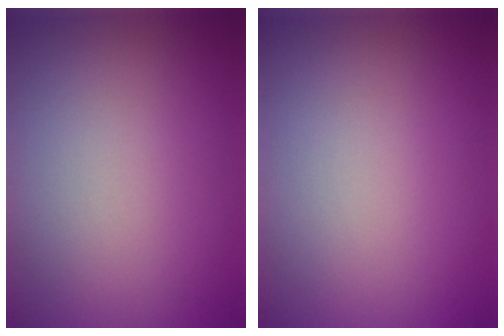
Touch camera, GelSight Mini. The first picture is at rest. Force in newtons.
{"total": 0.0}